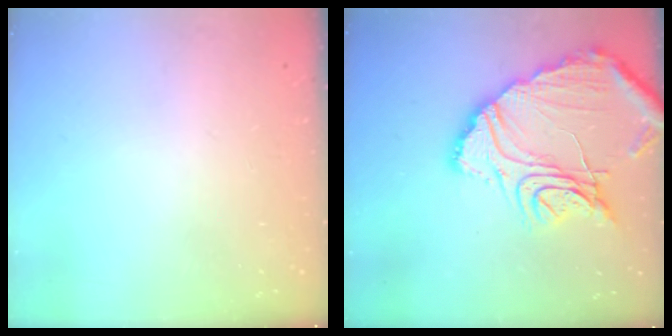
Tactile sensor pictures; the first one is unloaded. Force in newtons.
{"total": 20.2, "press": 20.1, "slide": 2.1}